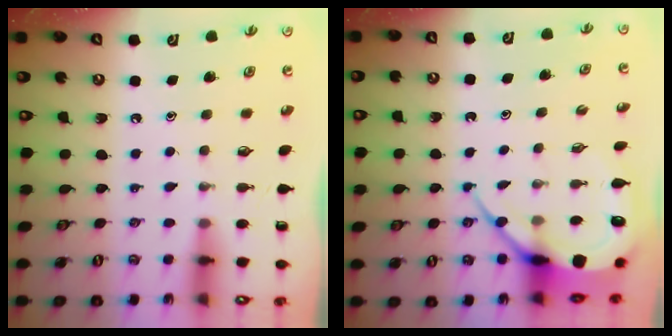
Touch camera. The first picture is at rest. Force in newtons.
{"total": 9.2, "press": 9.2, "slide": 0.9}